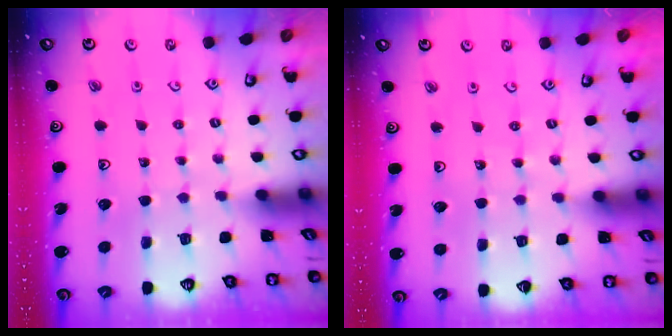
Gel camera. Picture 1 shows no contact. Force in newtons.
{"total": 2.7, "press": 2.7, "slide": 0.3}